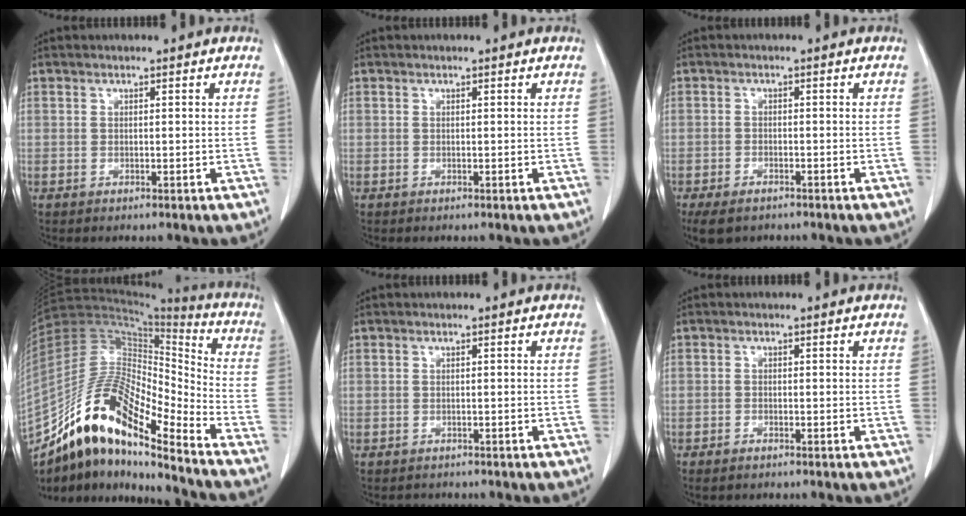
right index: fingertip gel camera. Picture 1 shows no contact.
{"total": 0.0}
{"total": 5.8, "force": [-4.4, 2.6, 2.8], "torque": [-0.045, -0.007, -0.067]}
{"total": 18.4, "force": [-13.4, 3.8, 11.9], "torque": [-0.226, 0.028, -0.242]}
{"total": 1.3, "force": [-1.1, 0.7, 0.0], "torque": [-0.004, 0.000, -0.018]}
{"total": 1.4, "force": [-1.2, 0.4, 0.6], "torque": [-0.012, -0.002, -0.018]}